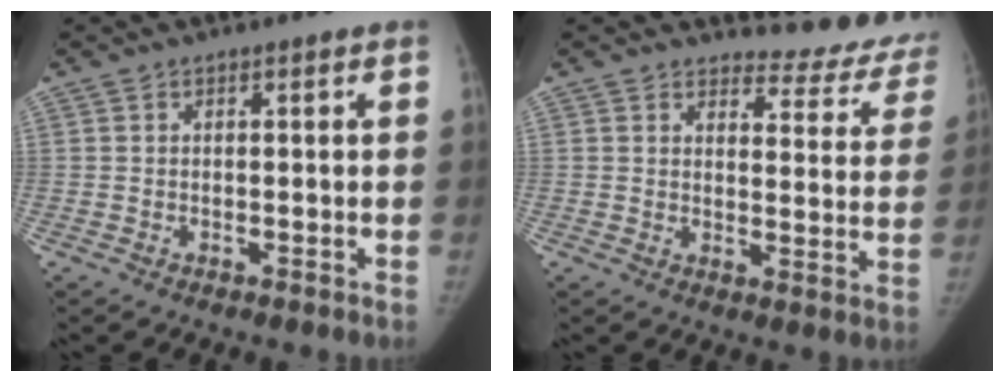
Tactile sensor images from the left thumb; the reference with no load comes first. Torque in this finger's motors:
{"motor_torque": [-0.02, -0.21, 0.15, -0.11, -0.04]}